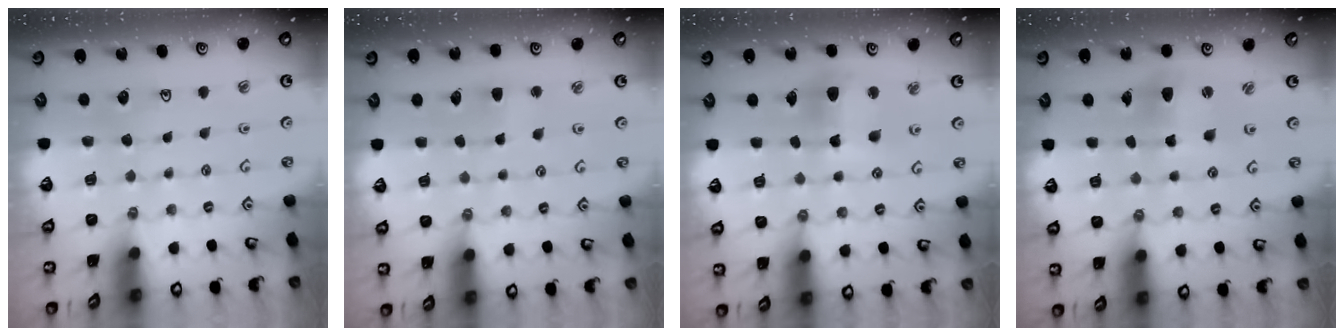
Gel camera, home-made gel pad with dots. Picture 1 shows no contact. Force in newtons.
{"total": 2.9, "press": 2.9, "slide": 0.4}
{"total": 10.4, "press": 10.4, "slide": 1.2}
{"total": 6.8, "press": 6.7, "slide": 1.1}